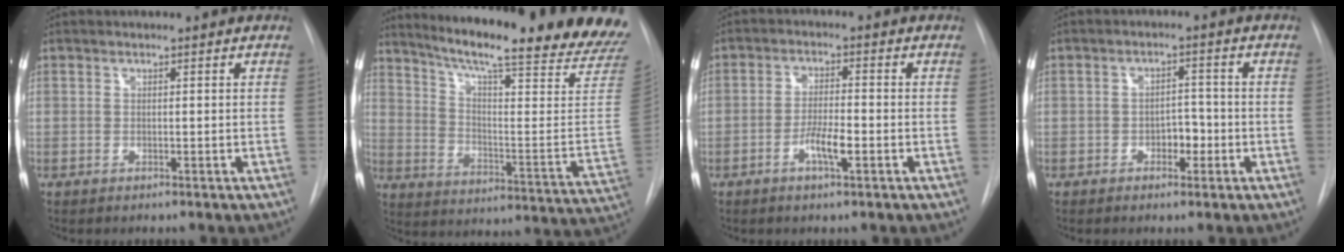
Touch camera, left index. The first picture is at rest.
{"total": 27.7, "force": [23.1, 1.0, 15.2], "torque": [-0.226, -0.103, 0.294]}
{"total": 4.7, "force": [-2.7, 0.7, 3.8], "torque": [-0.071, -0.006, -0.048]}
{"total": 3.6, "force": [-2.1, 1.9, 2.1], "torque": [-0.022, 0.002, -0.032]}